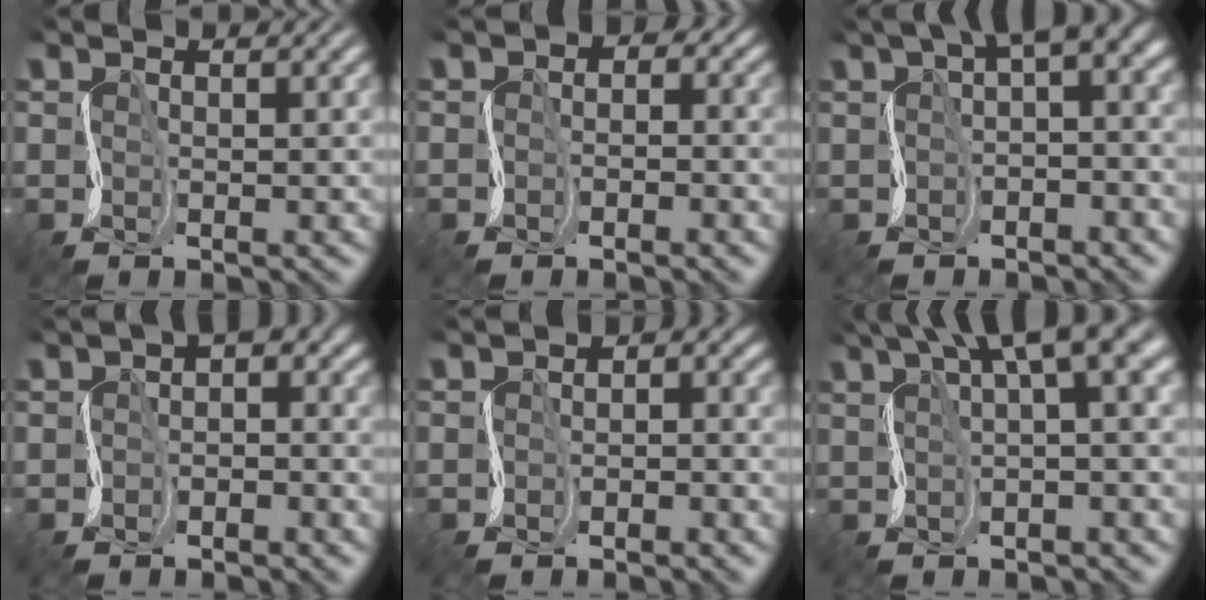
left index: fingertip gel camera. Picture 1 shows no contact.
{"total": 2.3, "force": [-0.6, 1.7, 1.3], "torque": [-0.006, 0.003, -0.018]}
{"total": 6.2, "force": [1.1, 2.9, 5.3], "torque": [-0.070, 0.004, 0.010]}
{"total": 3.5, "force": [-0.6, 2.3, 2.6], "torque": [-0.028, 0.009, -0.020]}
{"total": 2.9, "force": [-1.0, 1.9, 1.9], "torque": [-0.017, 0.005, -0.023]}
{"total": 8.6, "force": [4.1, 2.4, 7.2], "torque": [-0.090, 0.027, 0.067]}